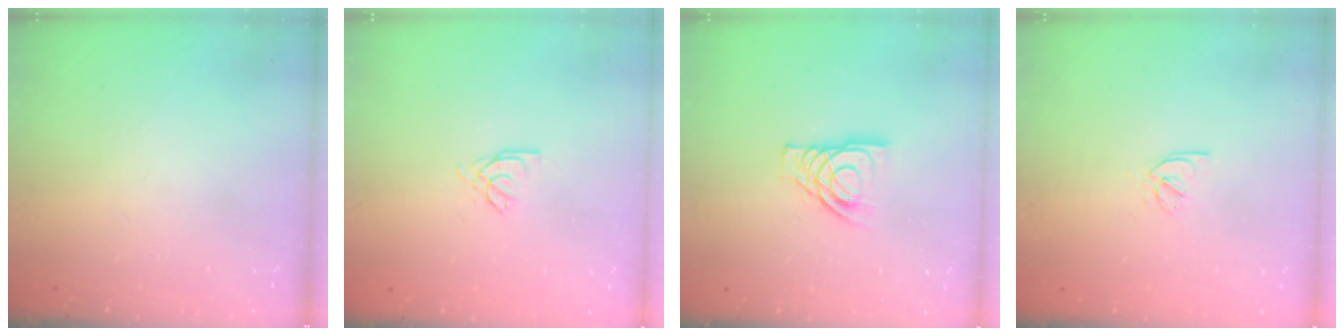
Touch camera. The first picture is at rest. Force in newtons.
{"total": 2.2, "press": 2.2, "slide": 0.6}
{"total": 11.3, "press": 11.1, "slide": 1.6}
{"total": 2.5, "press": 2.4, "slide": 0.5}